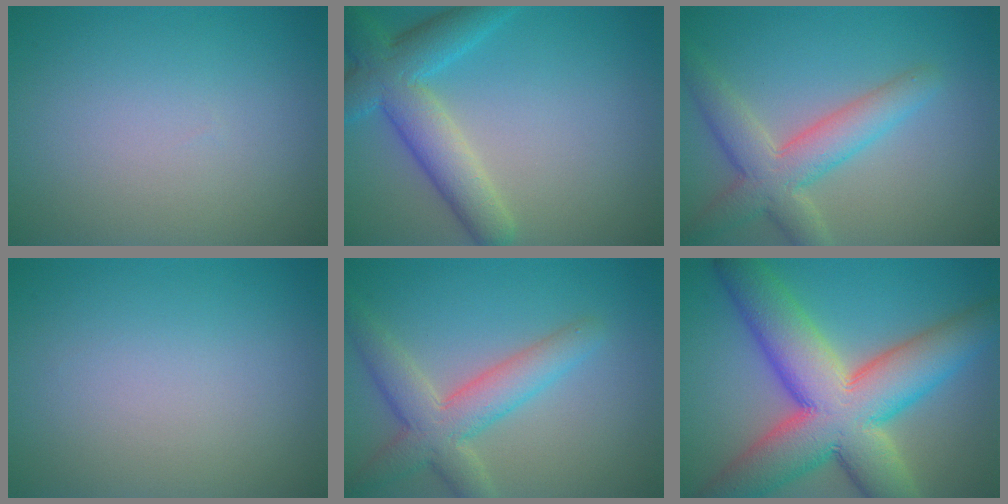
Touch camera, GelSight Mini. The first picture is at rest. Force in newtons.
{"total": 6.3, "press": 6.3, "slide": 0.3}
{"total": 5.3, "press": 5.2, "slide": 0.3}
{"total": 0.0}
{"total": 5.3, "press": 5.2, "slide": 0.3}
{"total": 13.7, "press": 13.6, "slide": 0.7}